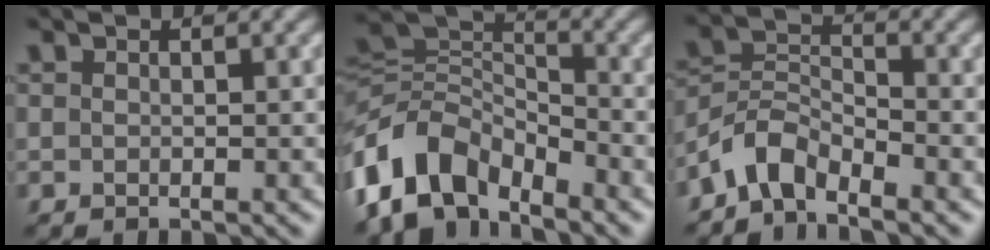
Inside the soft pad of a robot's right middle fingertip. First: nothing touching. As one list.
[{"total": 8.4, "force": [-5.1, 4.8, 4.6], "torque": [-0.083, 0.004, -0.108]}, {"total": 3.7, "force": [-3.0, 1.5, 1.6], "torque": [-0.028, 0.011, -0.073]}]